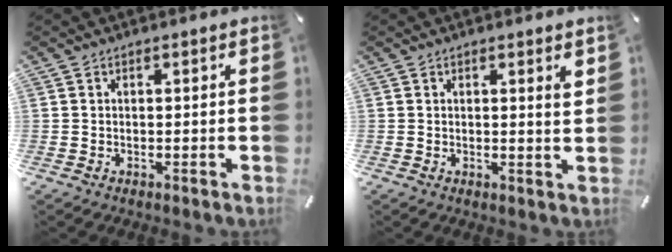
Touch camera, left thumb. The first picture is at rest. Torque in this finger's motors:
{"motor_torque": [0.92, 0.55, -0.03, -0.05, 0.14]}